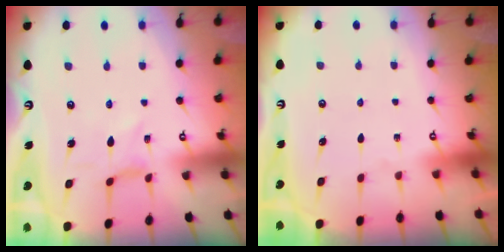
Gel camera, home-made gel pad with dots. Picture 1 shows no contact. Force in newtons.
{"total": 0.0}